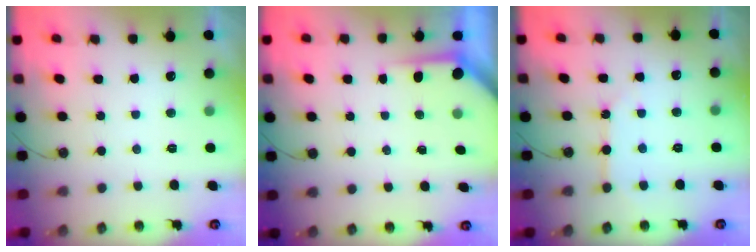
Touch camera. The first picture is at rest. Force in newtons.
{"total": 3.7, "press": 3.7, "slide": 0.4}
{"total": 5.5, "press": 5.5, "slide": 0.5}